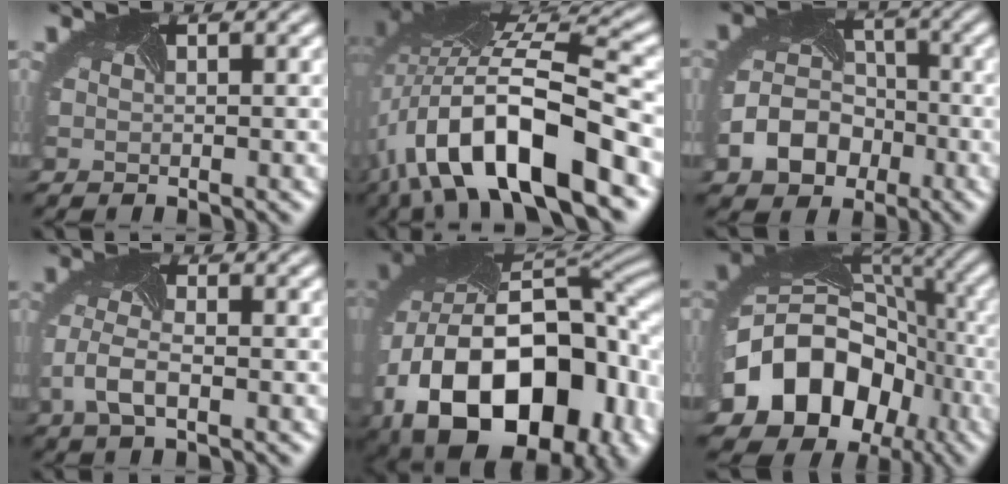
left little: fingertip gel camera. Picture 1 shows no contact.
{"total": 14.4, "force": [-5.5, 5.6, 12.1], "torque": [-0.222, 0.016, -0.095]}
{"total": 6.0, "force": [-2.5, 4.9, 2.4], "torque": [-0.051, 0.000, -0.054]}
{"total": 3.1, "force": [-1.3, 1.5, 2.4], "torque": [-0.068, 0.003, -0.029]}
{"total": 19.3, "force": [-4.6, 12.9, 13.6], "torque": [-0.256, -0.015, -0.061]}
{"total": 13.1, "force": [-4.1, 10.7, 6.3], "torque": [-0.135, -0.020, -0.076]}